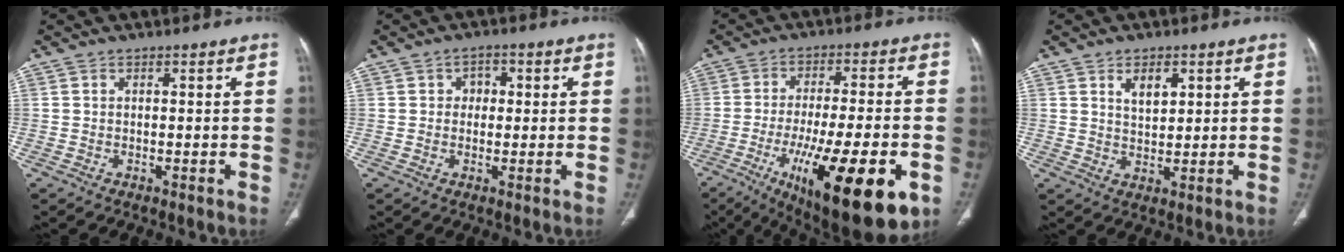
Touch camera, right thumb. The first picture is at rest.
{"total": 3.1, "force": [0.6, 2.5, 1.7], "torque": [-0.004, 0.004, 0.004]}
{"total": 23.4, "force": [-8.8, 6.9, 20.5], "torque": [-0.294, 0.000, -0.119]}
{"total": 4.6, "force": [2.1, 2.5, 3.2], "torque": [-0.038, -0.015, 0.039]}